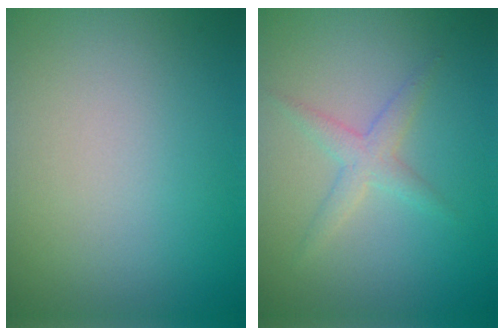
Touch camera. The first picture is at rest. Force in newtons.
{"total": 2.0, "press": 2.0, "slide": 0.0}